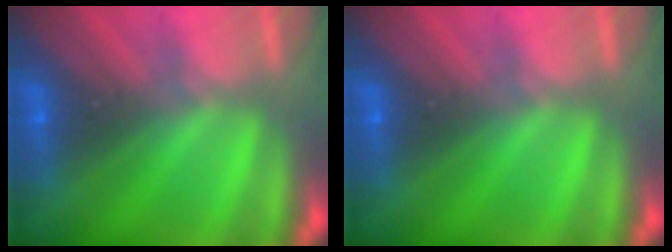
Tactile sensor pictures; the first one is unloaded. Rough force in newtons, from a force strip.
{"total": 0.0}